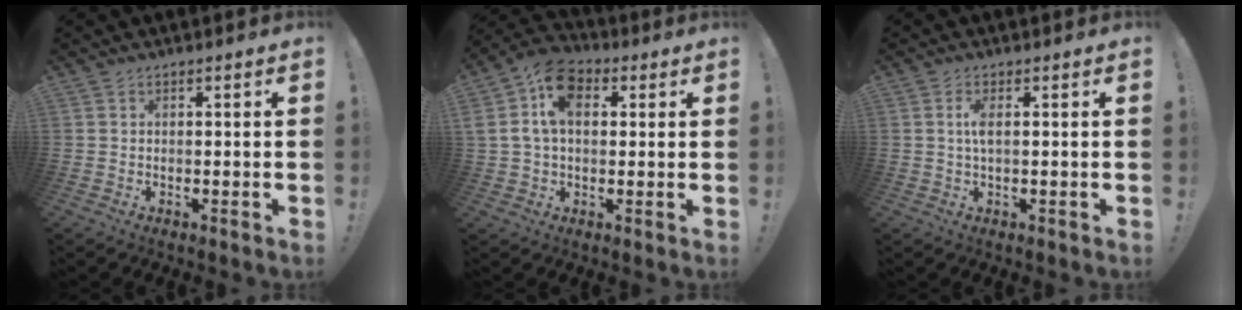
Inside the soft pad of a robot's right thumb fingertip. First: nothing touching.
{"total": 12.3, "force": [3.5, 8.5, 8.3], "torque": [-0.156, 0.006, 0.067]}
{"total": 3.3, "force": [0.4, 0.8, 3.2], "torque": [-0.056, 0.000, 0.003]}